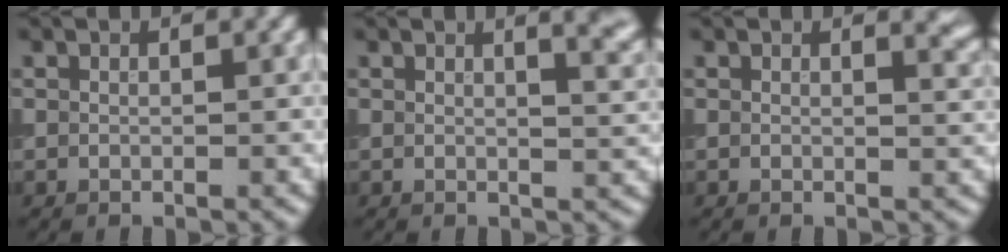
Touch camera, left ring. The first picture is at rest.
{"total": 4.9, "force": [2.6, 2.1, 3.6], "torque": [-0.013, 0.020, 0.015]}
{"total": 2.5, "force": [1.6, 1.0, 1.6], "torque": [-0.002, 0.001, 0.016]}